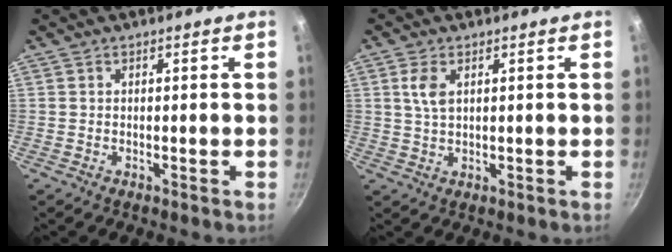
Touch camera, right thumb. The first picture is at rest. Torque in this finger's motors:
{"motor_torque": [0.43, 0.56, 0.73, -0.43, 0.01]}